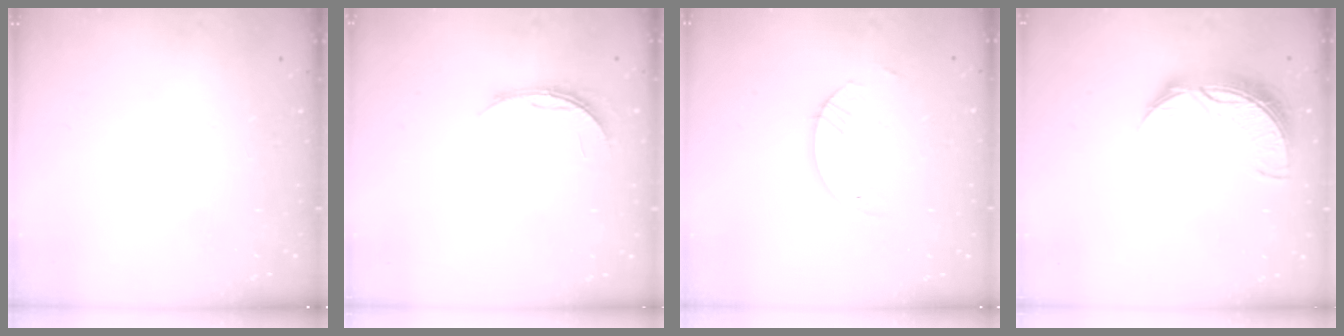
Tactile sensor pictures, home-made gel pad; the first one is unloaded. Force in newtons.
{"total": 3.9, "press": 3.9, "slide": 0.4}
{"total": 3.4, "press": 3.3, "slide": 0.3}
{"total": 9.5, "press": 9.5, "slide": 0.6}